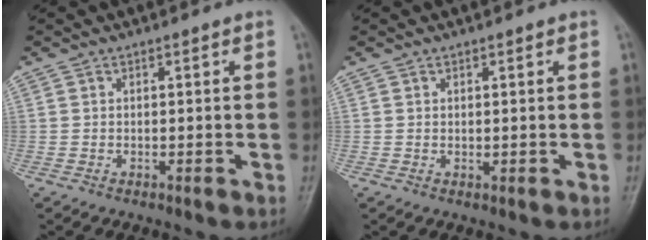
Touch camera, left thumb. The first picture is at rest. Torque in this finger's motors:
{"motor_torque": [-0.06, 0.02, -0.10, -0.03, 0.00]}